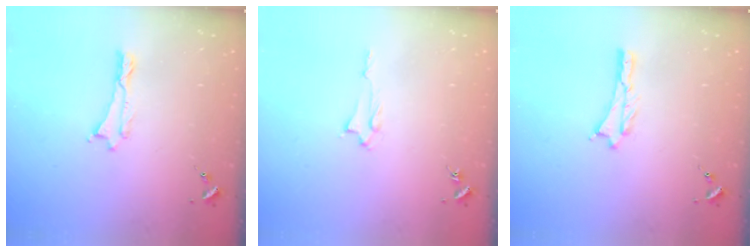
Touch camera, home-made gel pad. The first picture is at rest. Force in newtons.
{"total": 1.3, "press": 1.3, "slide": 0.2}
{"total": 0.5, "press": 0.5, "slide": 0.2}